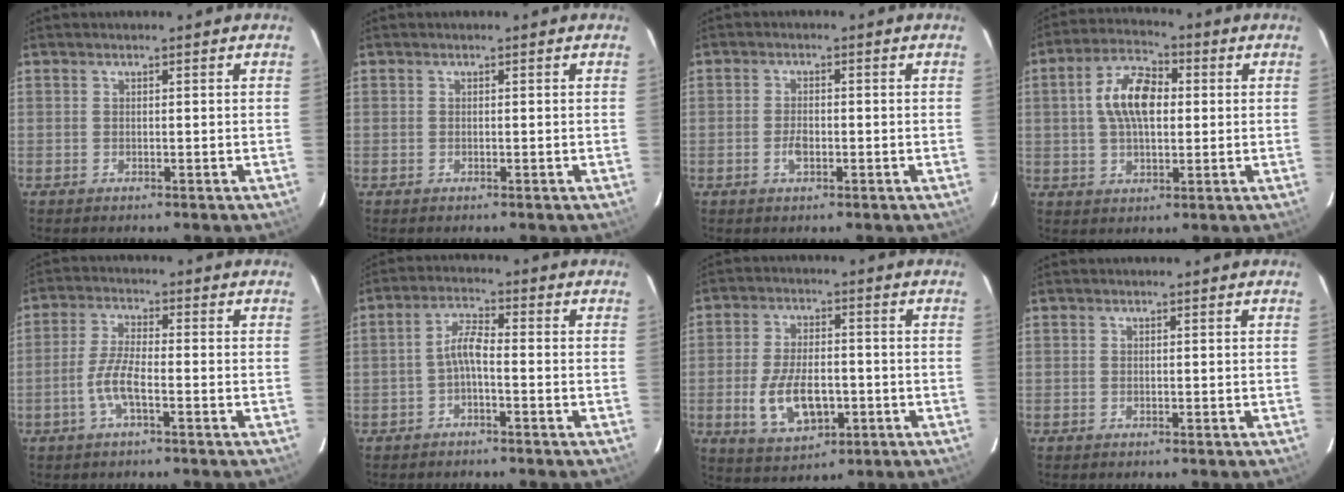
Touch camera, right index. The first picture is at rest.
{"total": 0.0}
{"total": 2.9, "force": [-1.0, 1.5, 2.3], "torque": [-0.046, 0.000, -0.017]}
{"total": 10.2, "force": [1.3, 5.5, 8.5], "torque": [-0.157, 0.021, 0.021]}
{"total": 5.6, "force": [-2.3, 1.0, 5.0], "torque": [-0.111, 0.003, -0.048]}
{"total": 3.6, "force": [-1.6, 0.7, 3.1], "torque": [-0.069, 0.011, -0.033]}
{"total": 11.1, "force": [-2.9, 5.7, 9.0], "torque": [-0.187, -0.007, -0.041]}
{"total": 0.0}